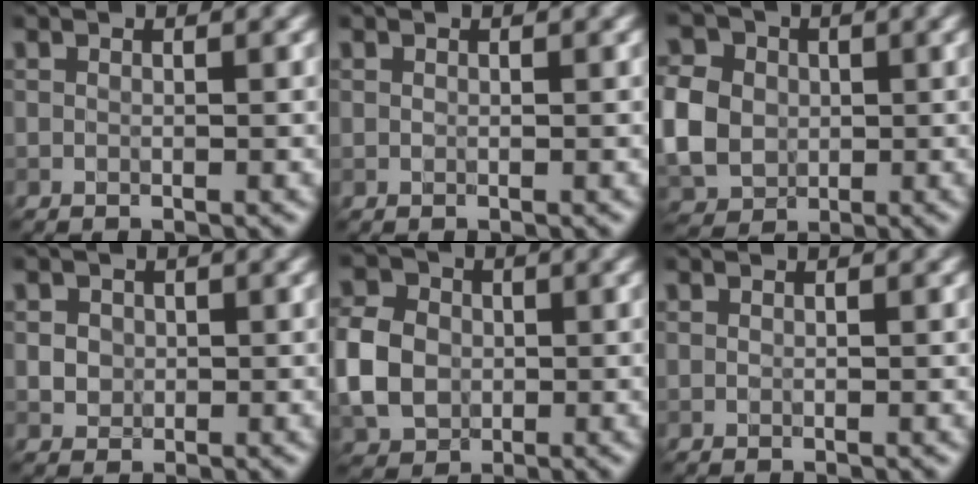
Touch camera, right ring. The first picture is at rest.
{"total": 0.0}
{"total": 6.2, "force": [-0.2, 5.4, 3.0], "torque": [-0.079, 0.009, -0.008]}
{"total": 2.2, "force": [0.6, 2.0, 0.8], "torque": [-0.007, 0.011, 0.007]}
{"total": 5.7, "force": [-0.5, 4.9, 3.0], "torque": [-0.071, 0.009, -0.021]}
{"total": 0.0}